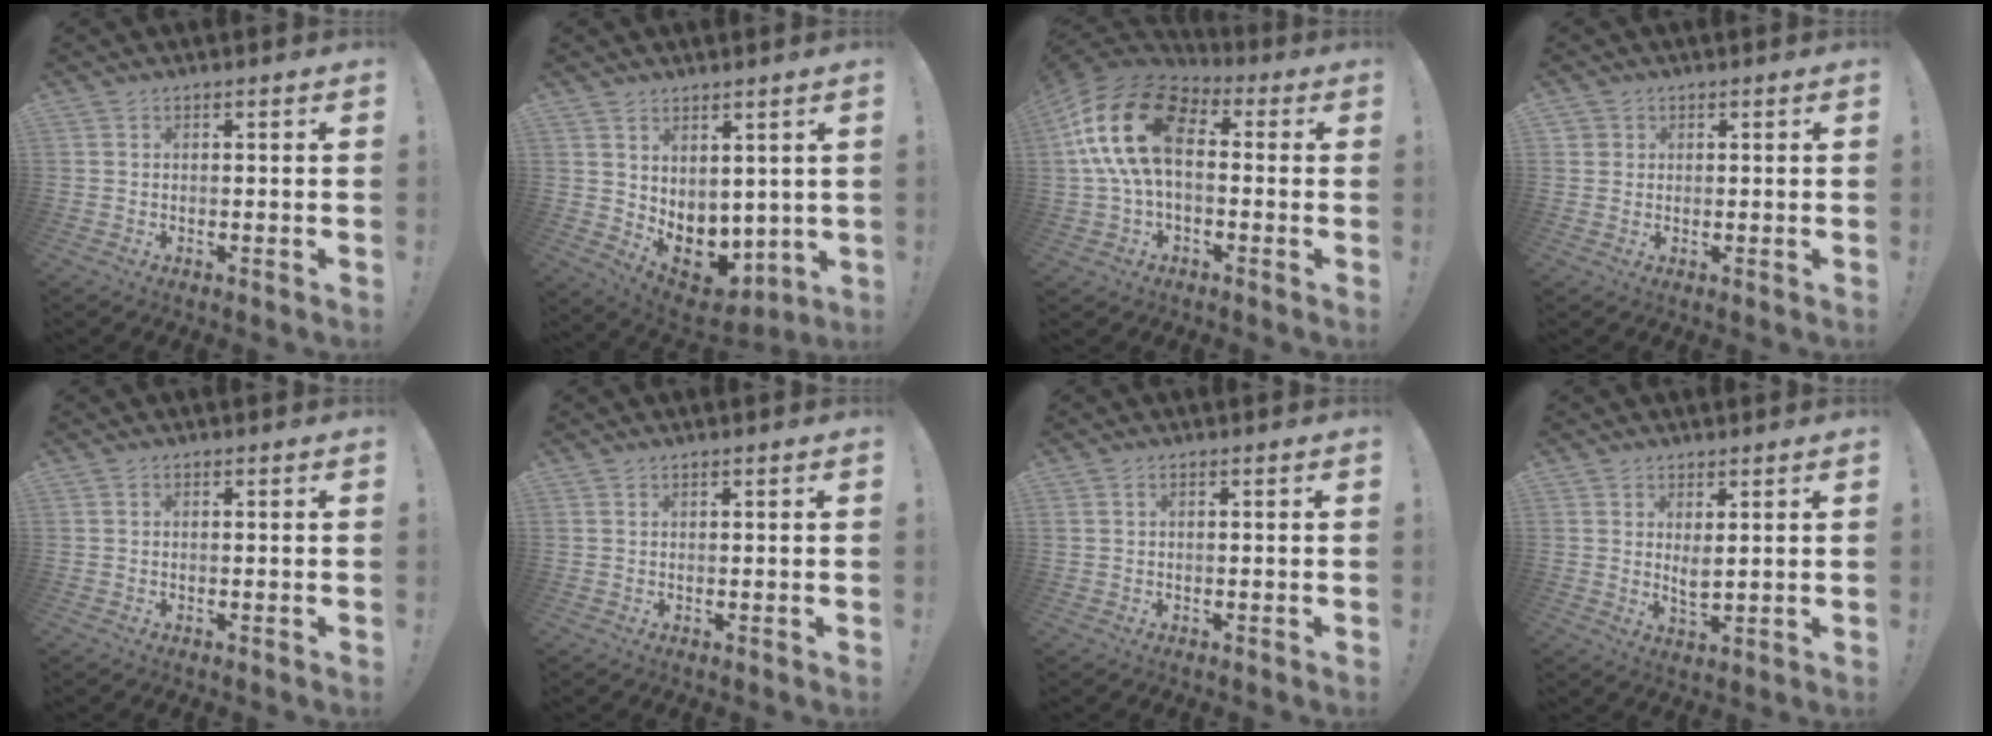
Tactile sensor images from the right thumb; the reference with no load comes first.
{"total": 6.9, "force": [1.4, 6.1, 3.0], "torque": [-0.023, -0.030, 0.043]}
{"total": 20.0, "force": [3.4, 11.3, 16.2], "torque": [-0.314, 0.015, 0.066]}
{"total": 1.6, "force": [0.7, 1.4, 0.3], "torque": [-0.004, -0.001, 0.012]}
{"total": 0.0}
{"total": 0.6, "force": [0.5, 0.0, 0.2], "torque": [0.002, -0.002, 0.009]}
{"total": 0.8, "force": [0.4, 0.3, 0.6], "torque": [-0.015, 0.002, 0.008]}
{"total": 3.9, "force": [2.3, 1.5, 2.8], "torque": [-0.028, -0.022, 0.037]}